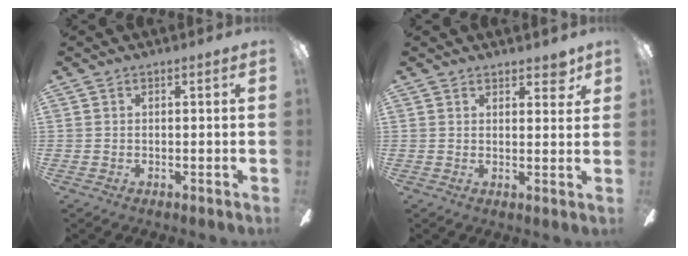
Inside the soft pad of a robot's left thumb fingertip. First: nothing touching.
{"total": 3.7, "force": [3.0, 1.4, 1.6], "torque": [-0.005, -0.016, 0.047]}